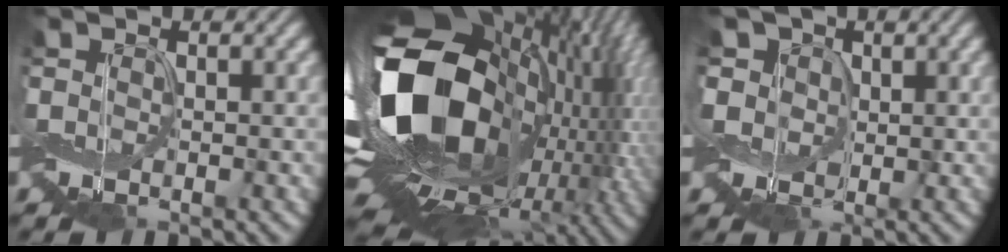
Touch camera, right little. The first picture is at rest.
{"total": 18.5, "force": [0.4, 11.2, 14.7], "torque": [-0.276, -0.041, 0.016]}
{"total": 3.7, "force": [1.3, 3.2, 1.4], "torque": [-0.050, 0.011, 0.014]}